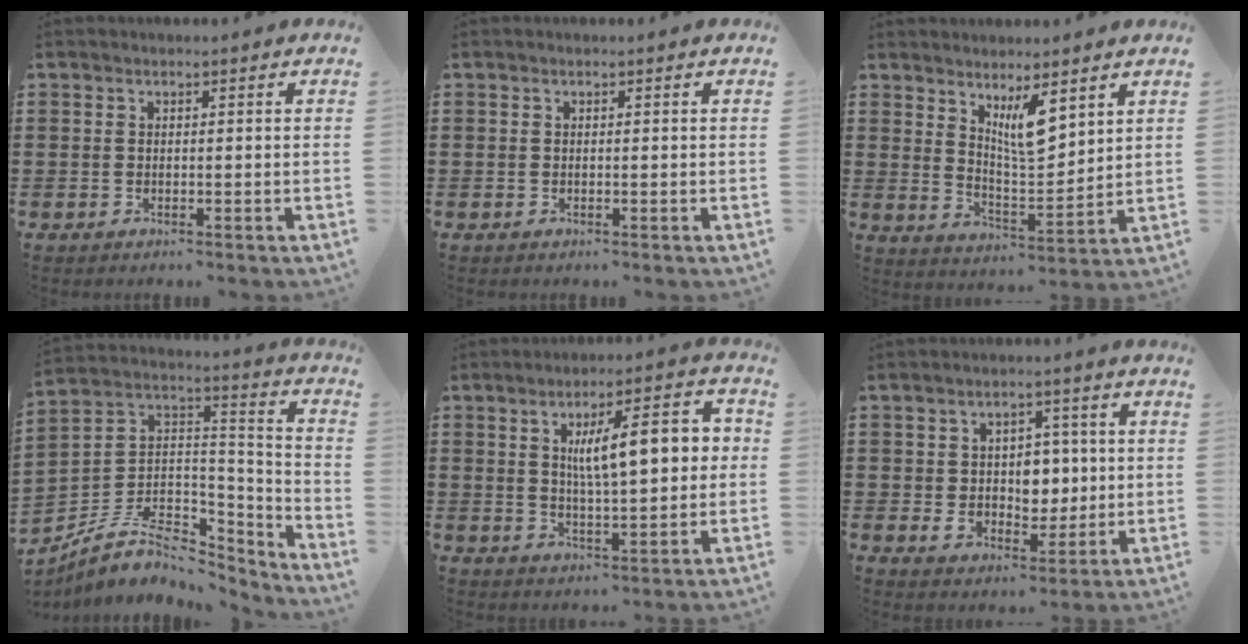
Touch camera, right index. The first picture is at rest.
{"total": 0.0}
{"total": 6.8, "force": [4.3, 2.0, 5.0], "torque": [-0.091, -0.018, 0.072]}
{"total": 8.5, "force": [-5.5, 5.2, 3.9], "torque": [-0.098, 0.002, -0.104]}
{"total": 10.2, "force": [2.3, 3.2, 9.4], "torque": [-0.157, 0.002, 0.032]}
{"total": 5.9, "force": [0.4, 4.8, 3.4], "torque": [-0.064, 0.011, 0.004]}